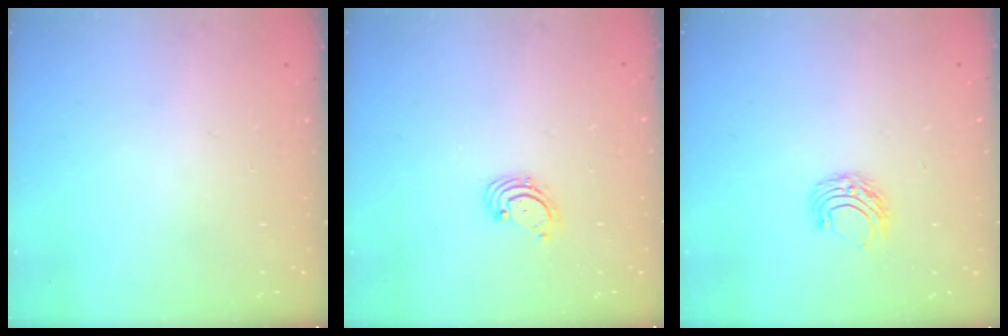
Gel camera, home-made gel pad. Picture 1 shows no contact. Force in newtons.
{"total": 1.6, "press": 1.6, "slide": 0.2}
{"total": 6.2, "press": 6.2, "slide": 0.5}